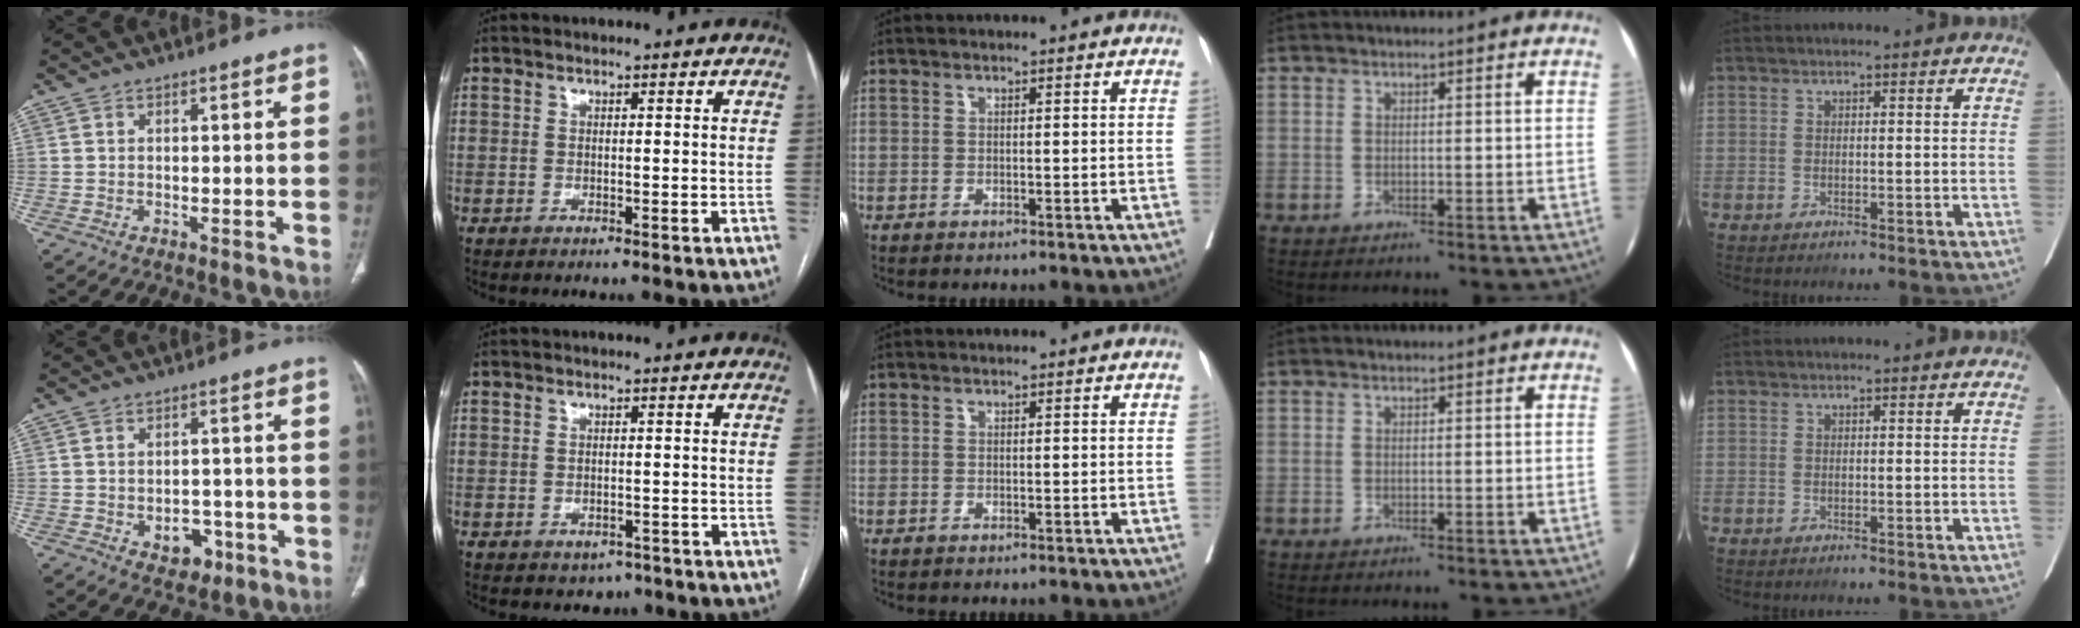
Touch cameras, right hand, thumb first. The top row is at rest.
{"thumb": {"total": 5.4, "force": [-2.0, 4.0, 3.0], "torque": [-0.015, 0.017, -0.017]}, "index": {"total": 2.3, "force": [-1.4, 1.7, 0.8], "torque": [-0.006, 0.004, -0.012]}}